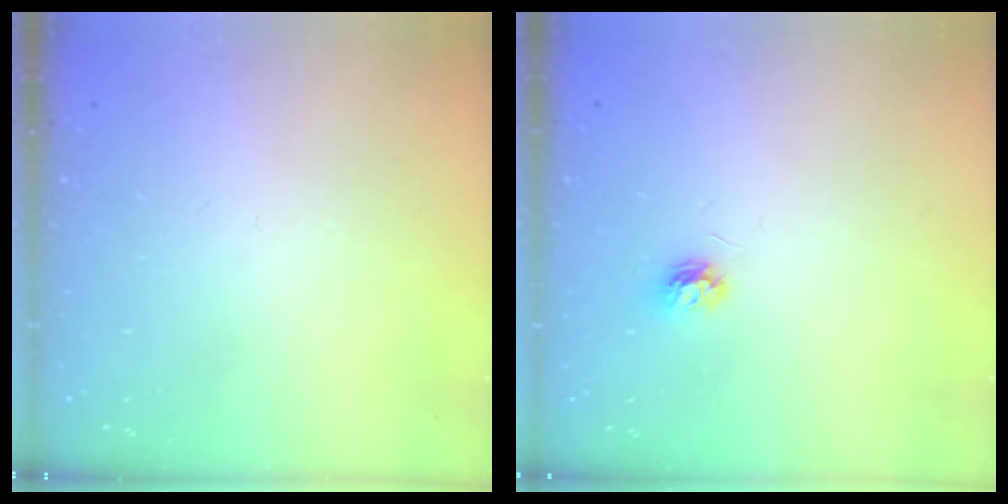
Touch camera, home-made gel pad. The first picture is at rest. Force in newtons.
{"total": 3.9, "press": 3.9, "slide": 0.5}